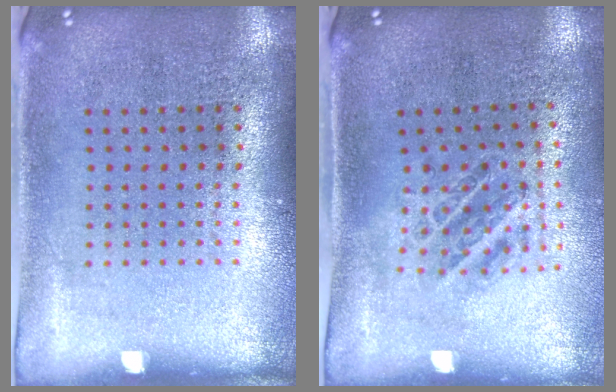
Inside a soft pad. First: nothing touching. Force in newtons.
{"total": 1.1, "press": 1.1, "slide": 0.2}